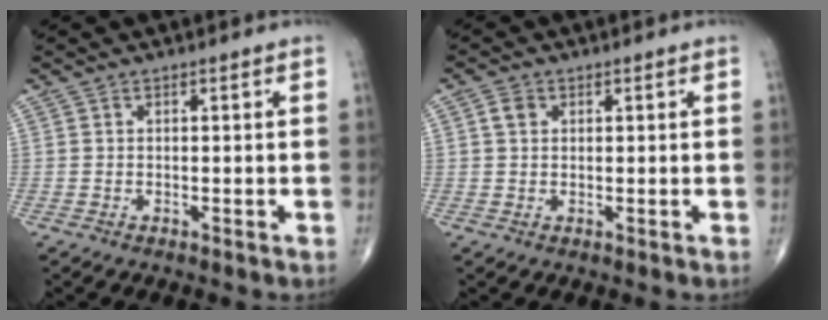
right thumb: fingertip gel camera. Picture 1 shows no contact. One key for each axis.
{"total": 2.2, "fx": 0.7, "fy": 1.7, "fz": 1.2, "tx": -0.020, "ty": 0.003, "tz": 0.013}